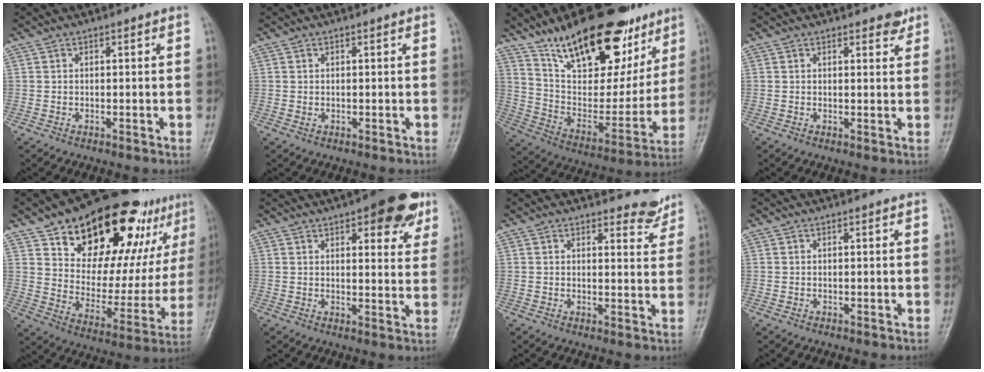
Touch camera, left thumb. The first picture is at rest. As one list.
[{"total": 1.0, "force": [0.2, 0.6, 0.7], "torque": [-0.010, 0.004, 0.007]}, {"total": 27.1, "force": [17.4, 11.8, 17.1], "torque": [-0.222, -0.056, 0.284]}, {"total": 2.4, "force": [1.9, 1.0, 1.2], "torque": [-0.002, -0.010, 0.021]}, {"total": 28.3, "force": [16.6, 13.5, 18.4], "torque": [-0.224, -0.043, 0.257]}, {"total": 12.2, "force": [6.8, 4.6, 9.0], "torque": [-0.075, -0.023, 0.082]}, {"total": 4.0, "force": [3.7, 1.4, 0.6], "torque": [0.010, -0.035, 0.039]}, {"total": 0.0}]